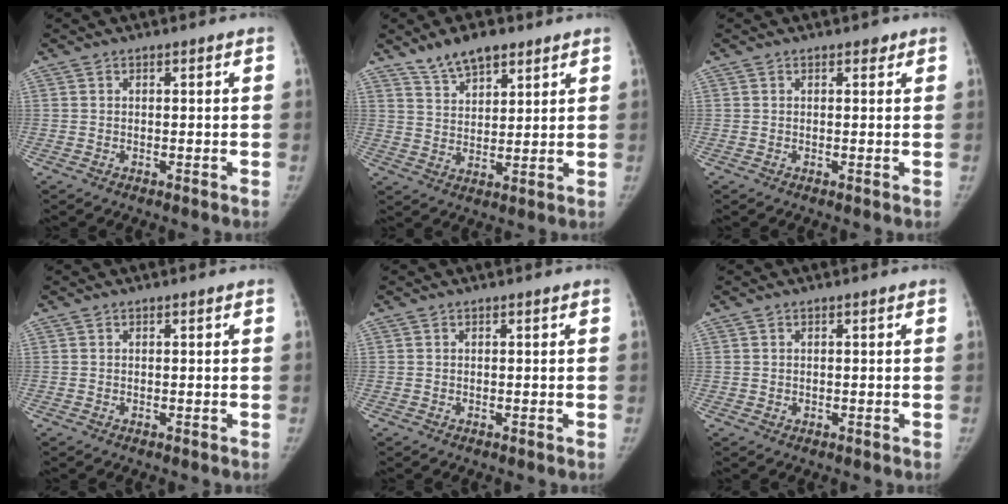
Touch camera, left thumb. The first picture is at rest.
{"total": 8.0, "force": [5.9, 3.6, 4.0], "torque": [-0.045, -0.031, 0.108]}
{"total": 0.9, "force": [0.6, 0.6, 0.4], "torque": [0.004, -0.003, 0.004]}
{"total": 0.0}
{"total": 0.0}
{"total": 0.5, "force": [0.0, 0.5, 0.1], "torque": [0.002, 0.002, 0.000]}